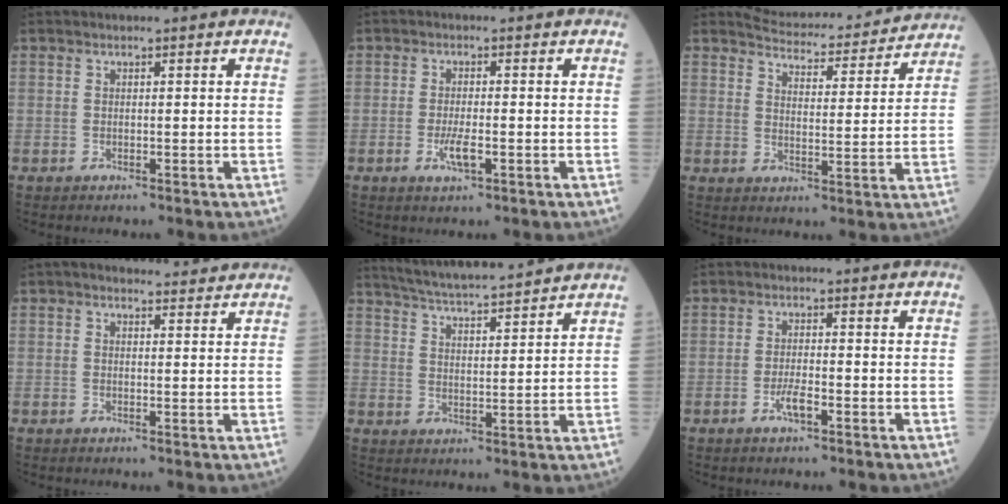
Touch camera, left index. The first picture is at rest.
{"total": 3.2, "force": [-1.2, 0.7, 2.9], "torque": [-0.063, -0.003, -0.018]}
{"total": 13.8, "force": [13.4, 2.3, 2.5], "torque": [-0.028, -0.010, 0.159]}
{"total": 3.9, "force": [3.6, 1.1, 1.0], "torque": [-0.014, 0.017, 0.041]}
{"total": 13.4, "force": [12.4, 0.5, 5.2], "torque": [-0.097, 0.019, 0.188]}
{"total": 2.6, "force": [-1.4, 0.4, 2.2], "torque": [-0.046, -0.001, -0.027]}